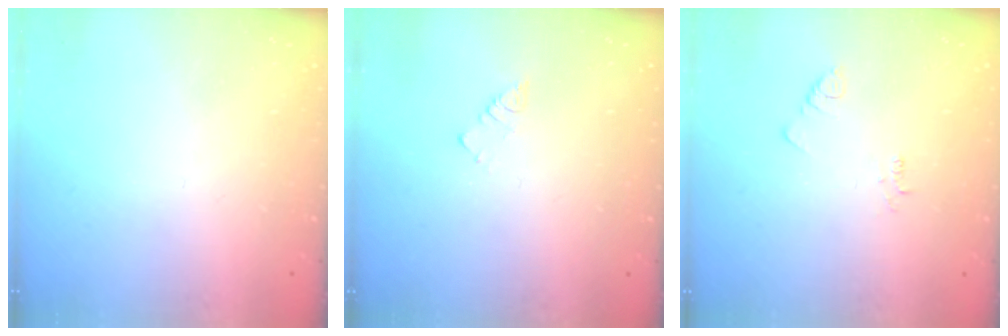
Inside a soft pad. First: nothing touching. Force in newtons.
{"total": 2.3, "press": 2.3, "slide": 0.4}
{"total": 2.1, "press": 2.1, "slide": 0.4}